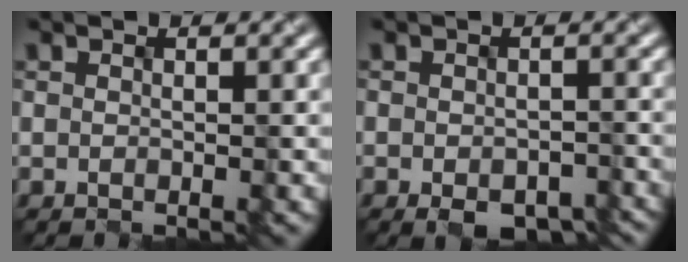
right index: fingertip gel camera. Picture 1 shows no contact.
{"total": 3.6, "force": [-2.4, 1.8, 2.0], "torque": [-0.024, -0.010, -0.030]}